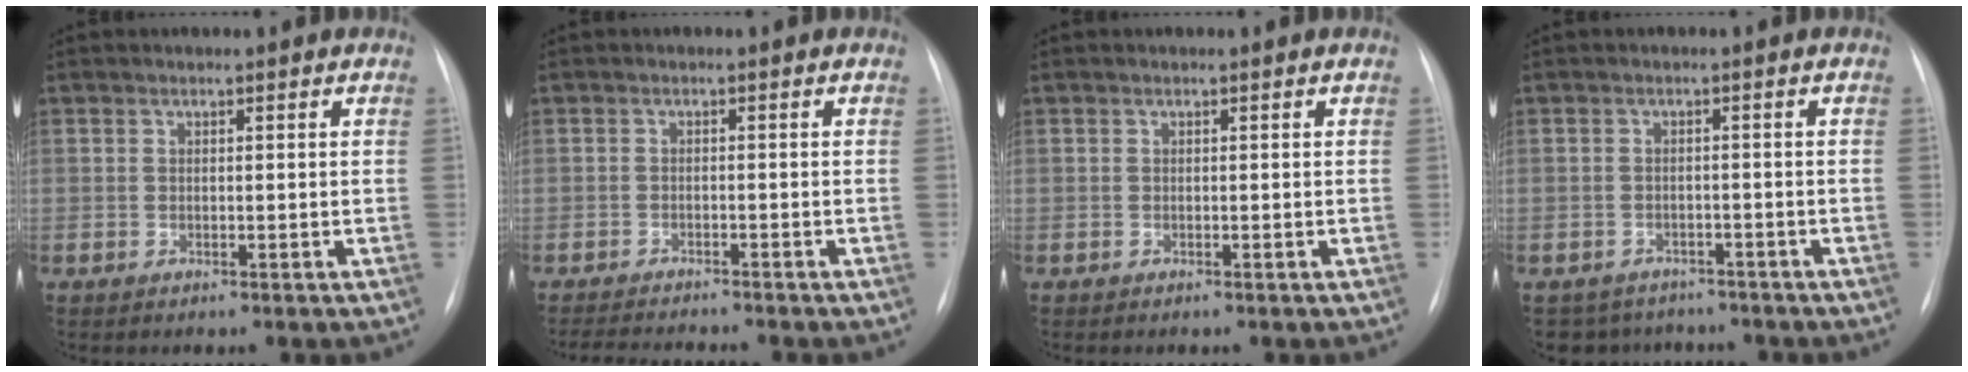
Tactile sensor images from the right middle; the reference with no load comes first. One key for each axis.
{"total": 6.2, "fx": -5.9, "fy": 0.0, "fz": 1.9, "tx": -0.026, "ty": -0.014, "tz": -0.092}
{"total": 0.0}
{"total": 6.4, "fx": -5.5, "fy": 3.2, "fz": 0.1, "tx": -0.001, "ty": 0.011, "tz": -0.068}